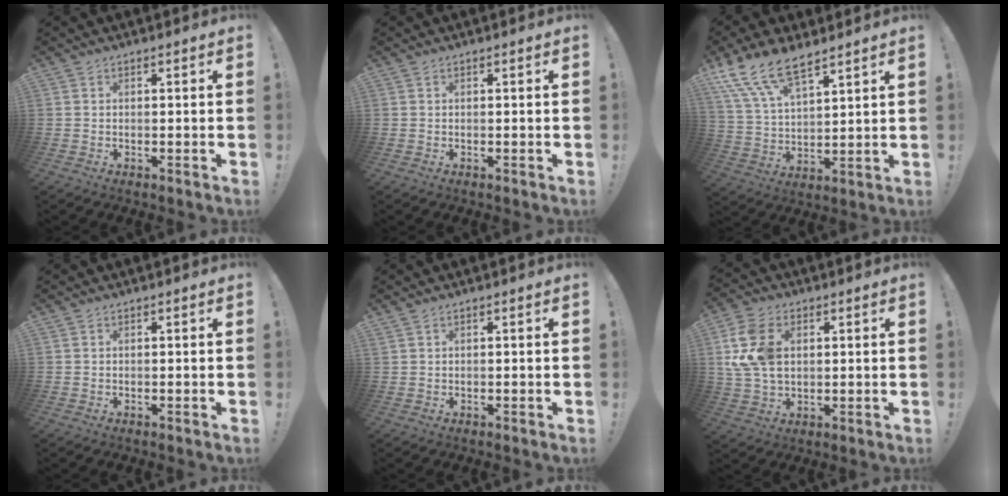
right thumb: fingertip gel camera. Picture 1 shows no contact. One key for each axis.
{"total": 0.0}
{"total": 13.1, "fx": 10.0, "fy": 4.8, "fz": 7.0, "tx": -0.148, "ty": -0.051, "tz": 0.190}
{"total": 0.0}
{"total": 0.6, "fx": 0.5, "fy": 0.2, "fz": 0.3, "tx": -0.010, "ty": 0.001, "tz": 0.011}
{"total": 13.8, "fx": 3.0, "fy": 9.6, "fz": 9.5, "tx": -0.186, "ty": -0.002, "tz": 0.059}